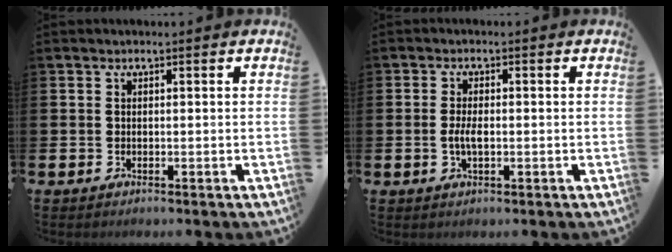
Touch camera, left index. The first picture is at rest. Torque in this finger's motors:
{"motor_torque": [0.61, 0.08, 0.07, 0.11]}